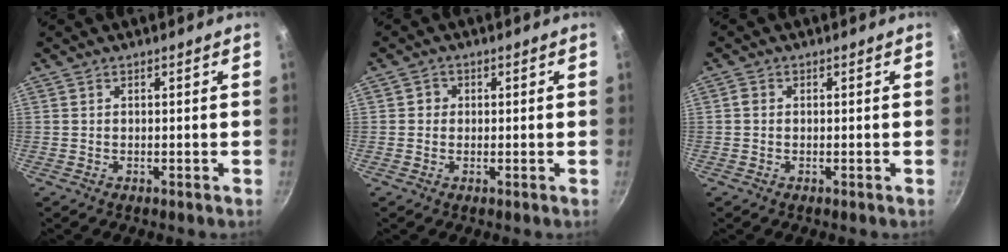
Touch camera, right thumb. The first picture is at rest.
{"total": 1.8, "force": [0.1, 1.7, 0.4], "torque": [0.002, 0.003, -0.003]}
{"total": 1.0, "force": [0.0, 0.8, 0.5], "torque": [-0.009, 0.005, -0.002]}